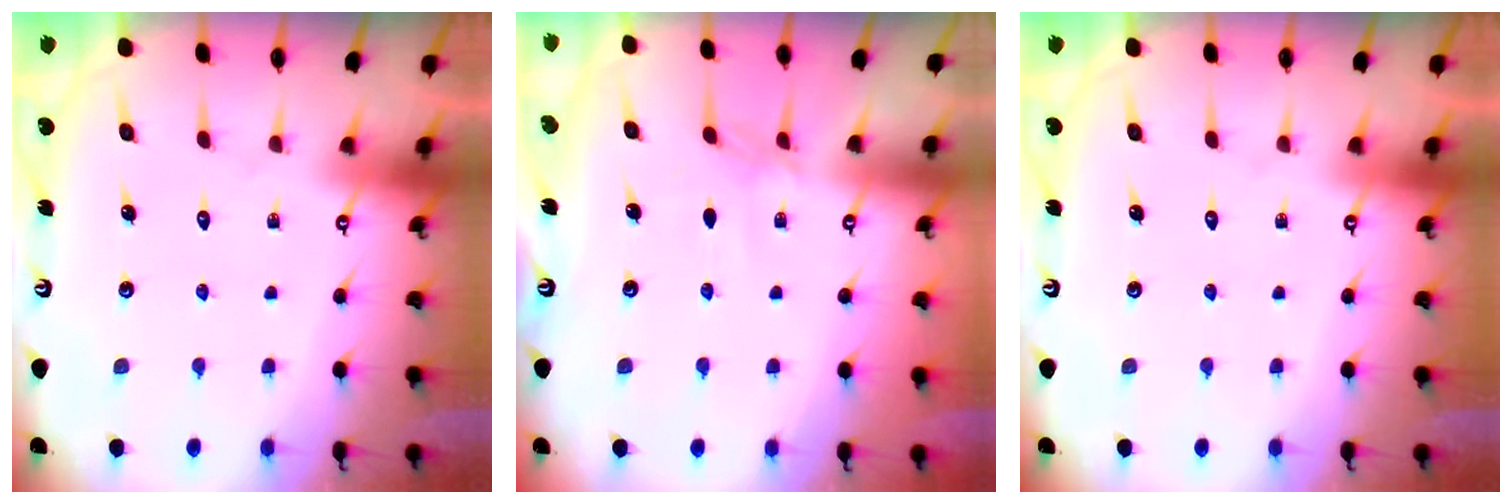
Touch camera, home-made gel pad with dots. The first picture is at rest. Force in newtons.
{"total": 2.7, "press": 2.6, "slide": 0.5}
{"total": 0.0}